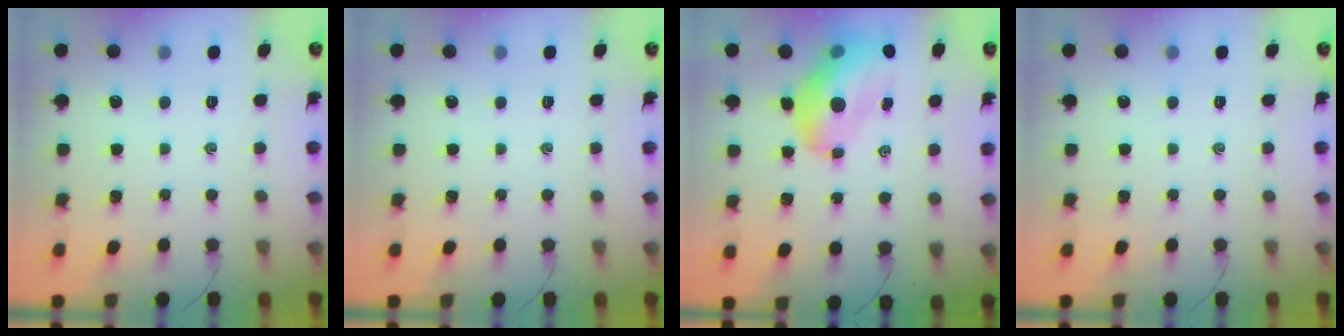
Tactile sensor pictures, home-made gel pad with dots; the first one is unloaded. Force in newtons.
{"total": 0.0}
{"total": 13.8, "press": 13.2, "slide": 3.9}
{"total": 0.0}